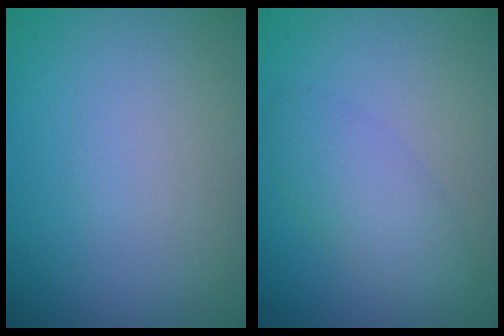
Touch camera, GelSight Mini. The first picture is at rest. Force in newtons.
{"total": 2.9, "press": 2.9, "slide": 0.1}